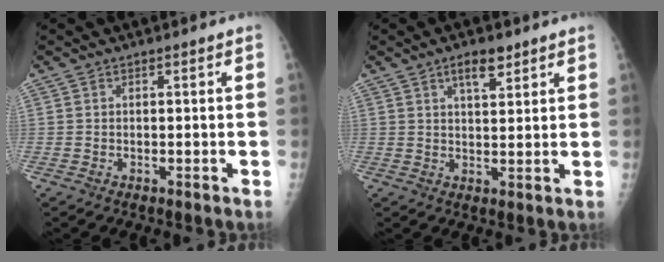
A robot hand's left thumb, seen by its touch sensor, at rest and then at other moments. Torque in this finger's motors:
{"motor_torque": [0.09, -0.04, 0.41, -0.19, 0.02]}